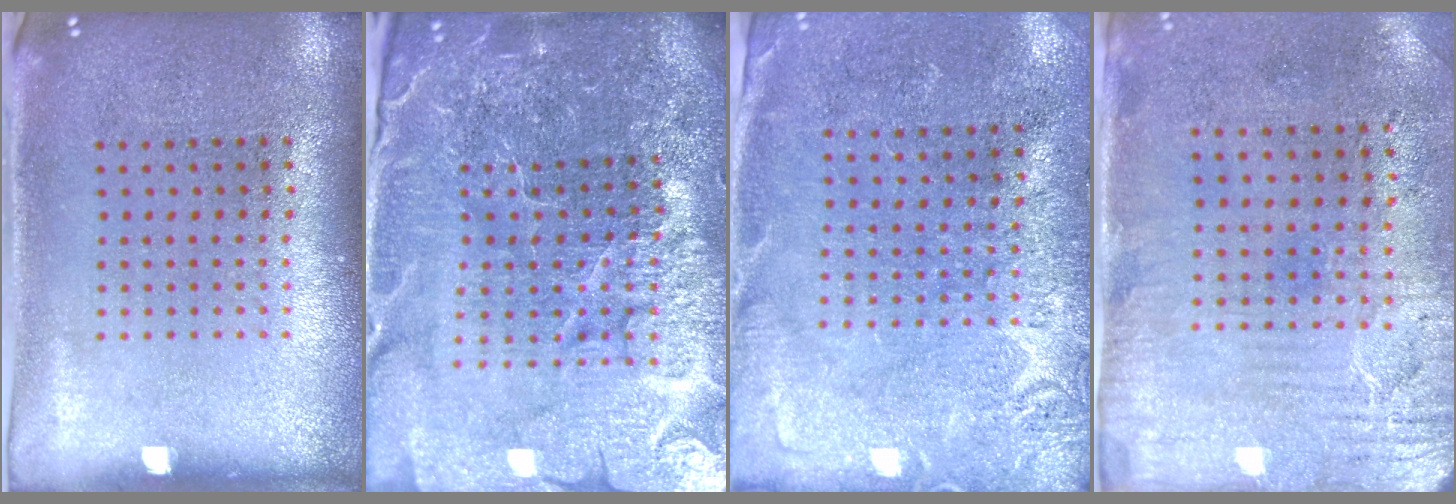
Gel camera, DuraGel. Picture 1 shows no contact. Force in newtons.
{"total": 6.2, "press": 5.5, "slide": 2.8}
{"total": 2.7, "press": 2.7, "slide": 0.7}
{"total": 3.3, "press": 2.7, "slide": 1.9}